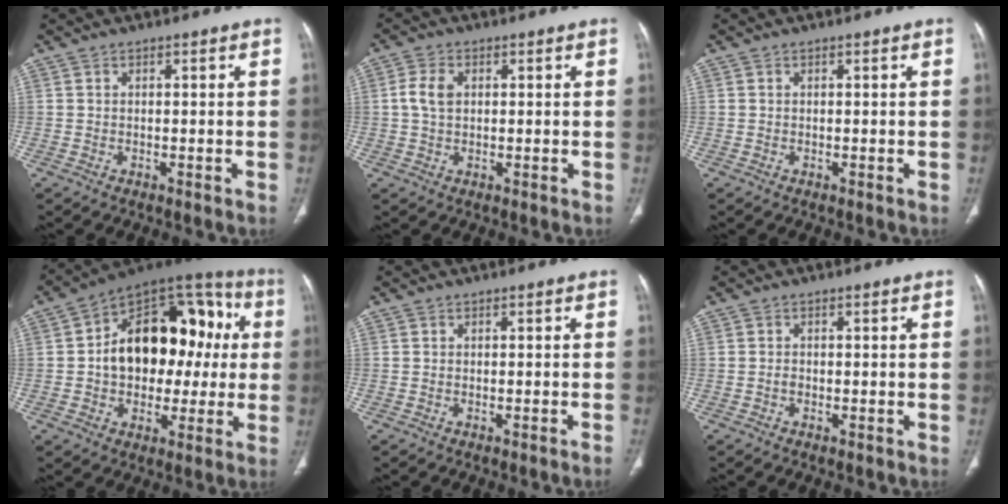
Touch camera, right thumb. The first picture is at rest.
{"total": 4.2, "force": [0.7, 2.8, 3.1], "torque": [-0.070, 0.006, 0.012]}
{"total": 0.0}
{"total": 22.6, "force": [1.4, 14.8, 17.1], "torque": [-0.209, 0.045, 0.019]}
{"total": 0.8, "force": [-0.6, -0.2, 0.5], "torque": [-0.015, 0.011, -0.007]}
{"total": 0.8, "force": [-0.3, 0.5, 0.5], "torque": [-0.007, 0.001, -0.009]}